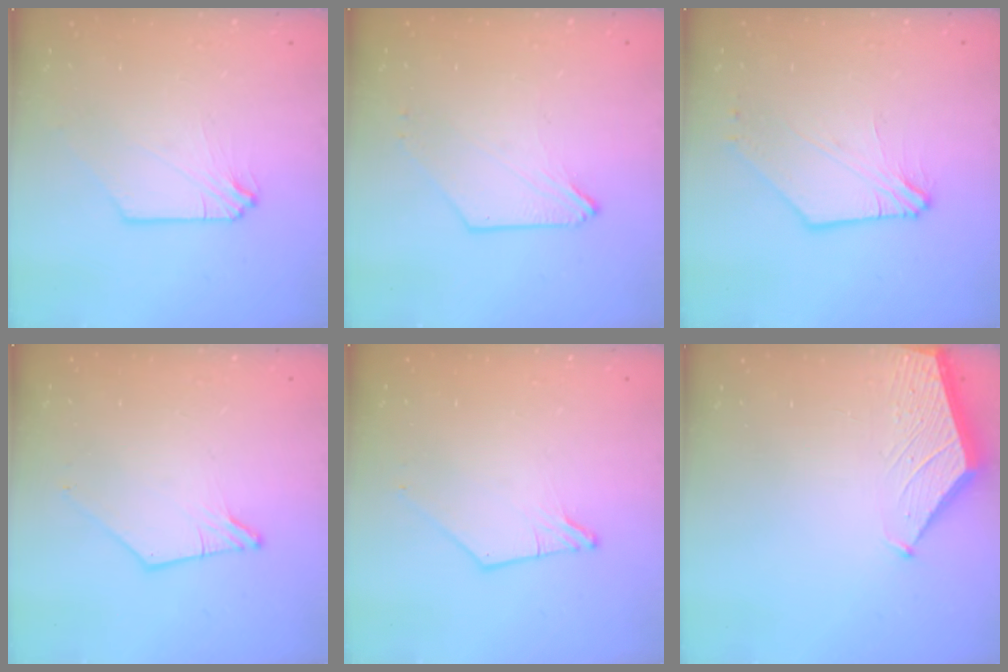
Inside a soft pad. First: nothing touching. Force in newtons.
{"total": 0.0}
{"total": 3.6, "press": 3.6, "slide": 0.5}
{"total": 1.8, "press": 1.7, "slide": 0.3}
{"total": 1.3, "press": 1.3, "slide": 0.2}
{"total": 2.4, "press": 2.4, "slide": 0.3}